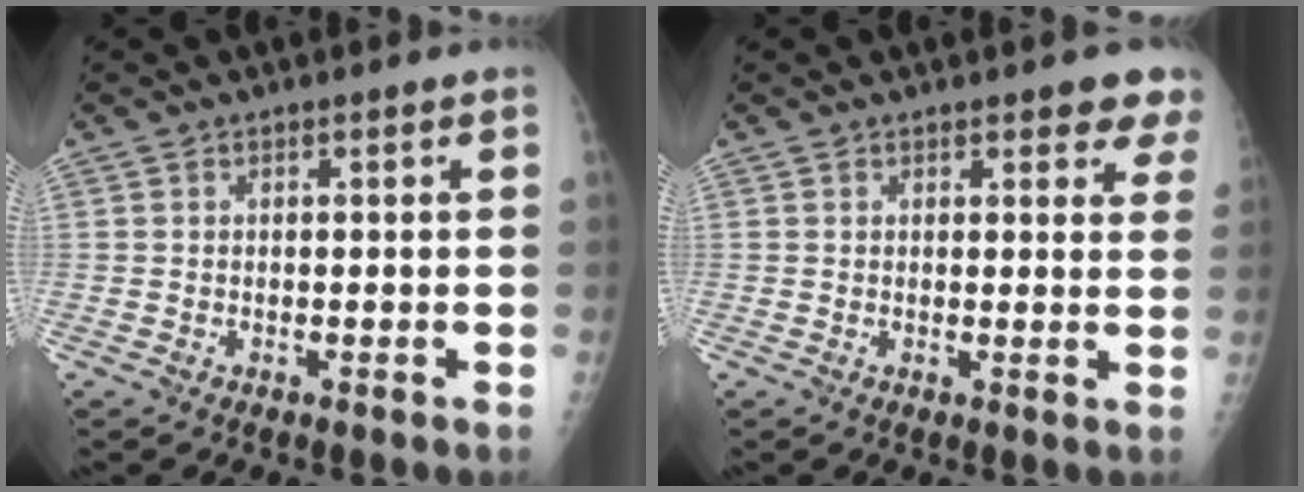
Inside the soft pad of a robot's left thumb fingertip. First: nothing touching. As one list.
[{"total": 5.5, "force": [4.1, 2.1, 2.9], "torque": [0.002, -0.015, 0.035]}]